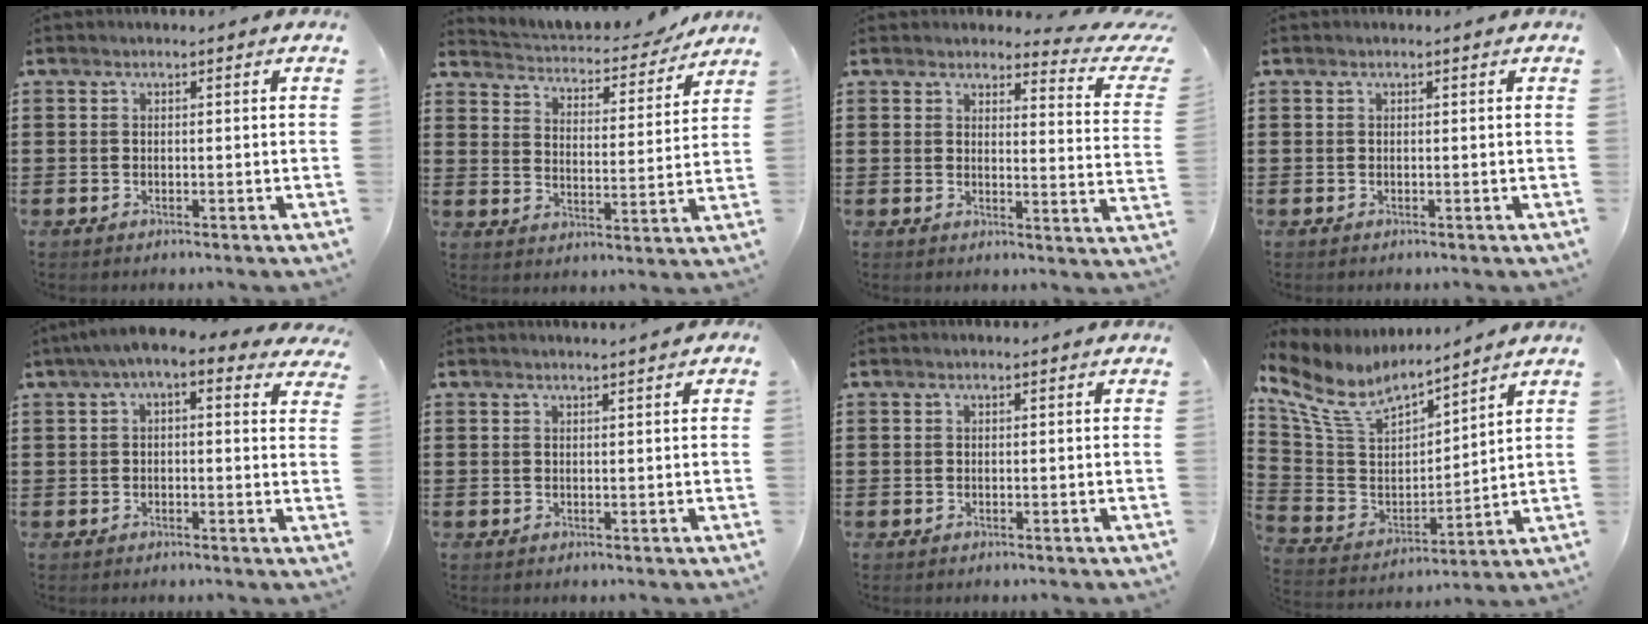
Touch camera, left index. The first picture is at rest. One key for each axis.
{"total": 4.3, "fx": 4.2, "fy": 0.8, "fz": 0.5, "tx": -0.037, "ty": -0.030, "tz": 0.068}
{"total": 3.3, "fx": 2.8, "fy": 0.7, "fz": 1.6, "tx": -0.030, "ty": -0.017, "tz": 0.044}
{"total": 0.0}
{"total": 4.2, "fx": 1.7, "fy": 1.1, "fz": 3.6, "tx": -0.073, "ty": 0.003, "tz": 0.025}
{"total": 0.7, "fx": 0.7, "fy": 0.0, "fz": 0.2, "tx": -0.005, "ty": -0.001, "tz": 0.014}
{"total": 0.0}
{"total": 9.5, "fx": 6.7, "fy": 4.1, "fz": 5.2, "tx": -0.133, "ty": -0.031, "tz": 0.120}